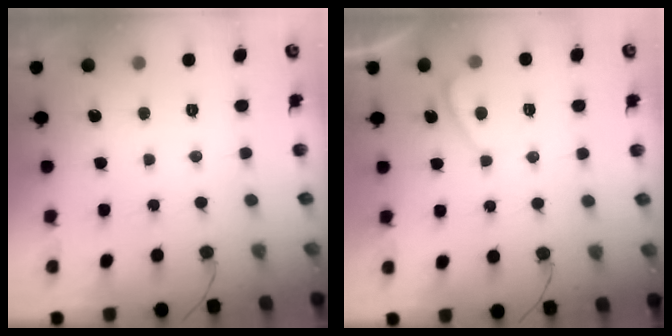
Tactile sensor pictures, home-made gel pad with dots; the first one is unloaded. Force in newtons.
{"total": 0.9, "press": 0.7, "slide": 0.5}